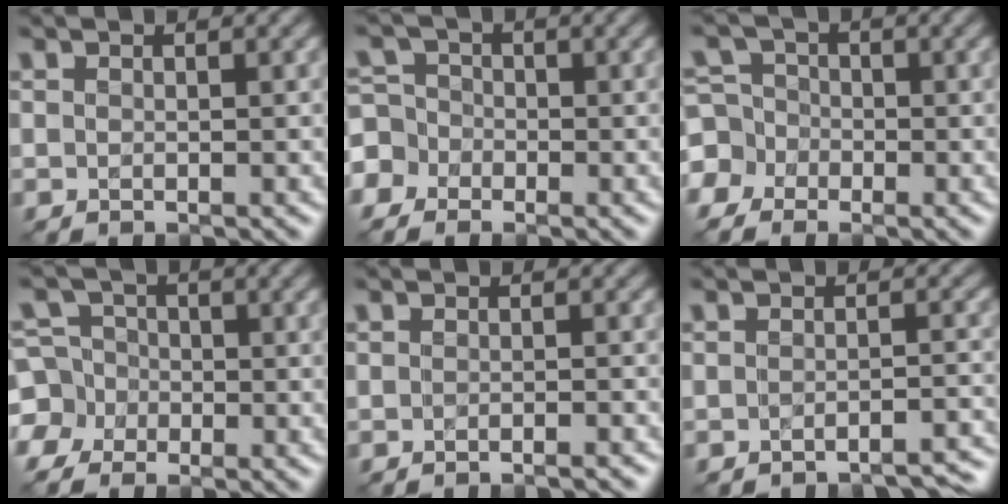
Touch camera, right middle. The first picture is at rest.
{"total": 3.7, "force": [-1.6, 3.2, 0.9], "torque": [-0.004, 0.018, -0.045]}
{"total": 4.8, "force": [-1.9, 4.2, 1.3], "torque": [-0.016, 0.014, -0.059]}
{"total": 6.5, "force": [-2.3, 5.8, 1.7], "torque": [-0.037, 0.009, -0.073]}
{"total": 1.3, "force": [-1.3, -0.2, 0.3], "torque": [0.002, 0.004, -0.018]}
{"total": 3.6, "force": [-3.6, 0.1, 0.6], "torque": [-0.008, 0.003, -0.043]}